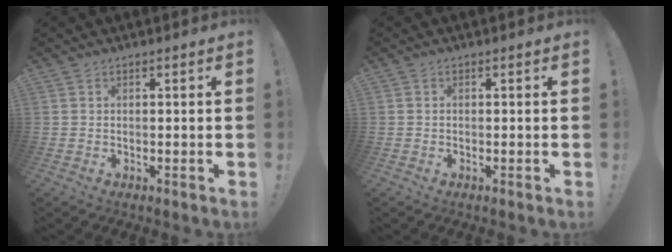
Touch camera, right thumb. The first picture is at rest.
{"total": 0.0}